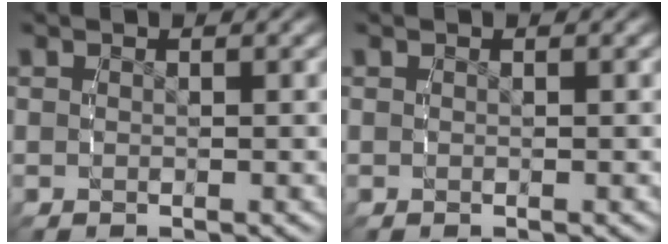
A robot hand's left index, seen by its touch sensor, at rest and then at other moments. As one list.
[{"total": 0.0}]